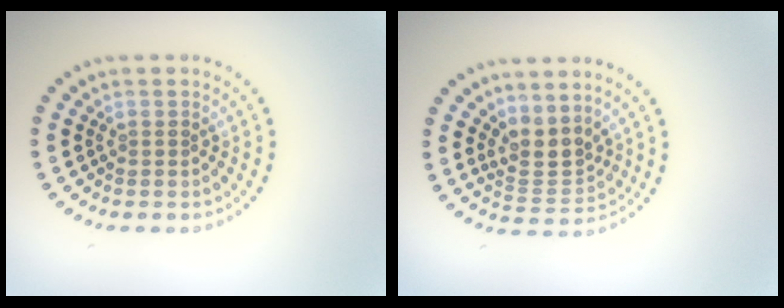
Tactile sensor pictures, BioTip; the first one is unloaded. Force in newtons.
{"total": 2.9, "press": 2.3, "slide": 1.9}